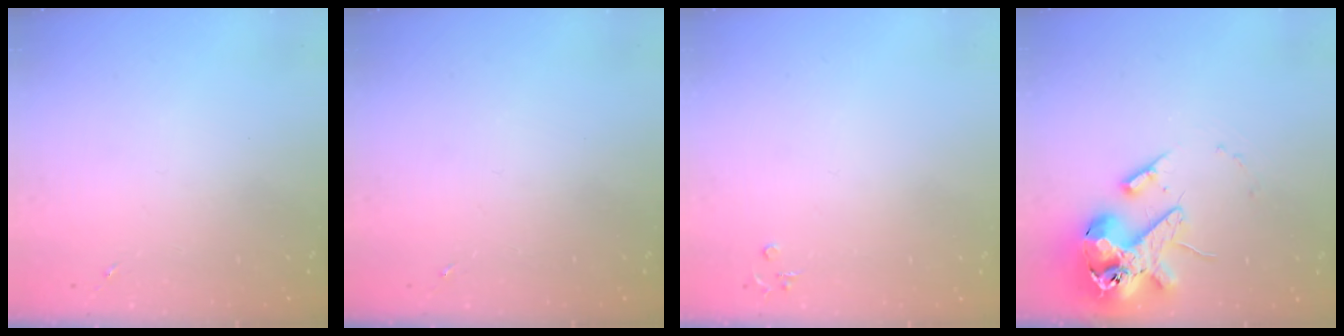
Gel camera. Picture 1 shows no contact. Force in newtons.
{"total": 0.0}
{"total": 3.3, "press": 3.3, "slide": 0.3}
{"total": 15.6, "press": 15.4, "slide": 2.4}